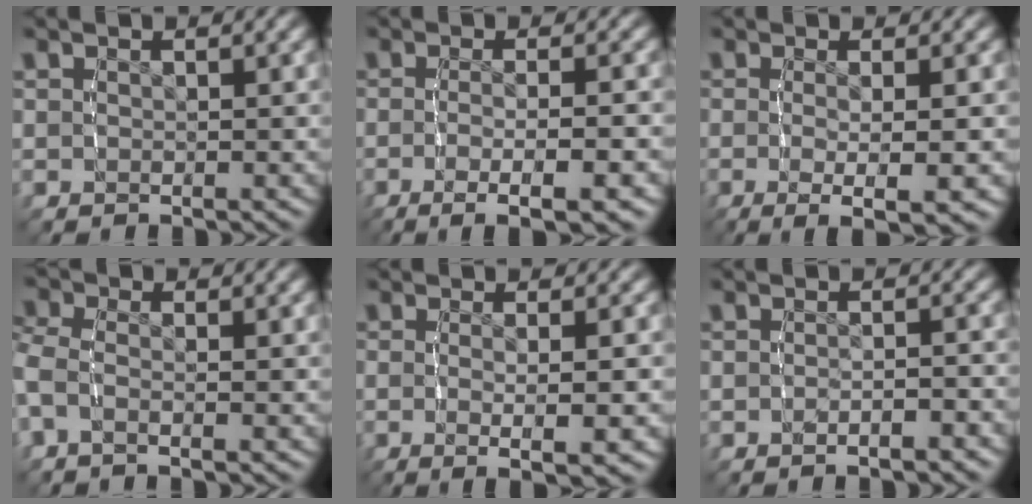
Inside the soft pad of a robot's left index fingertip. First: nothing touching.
{"total": 5.7, "force": [-3.5, 1.0, 4.4], "torque": [-0.080, -0.019, -0.042]}
{"total": 5.3, "force": [-2.5, 1.0, 4.6], "torque": [-0.080, -0.026, -0.025]}
{"total": 3.0, "force": [-0.7, 2.0, 2.2], "torque": [-0.068, -0.008, -0.013]}
{"total": 4.0, "force": [-1.4, 0.5, 3.7], "torque": [-0.062, -0.012, -0.016]}
{"total": 2.0, "force": [-1.9, -0.1, 0.8], "torque": [-0.013, 0.001, -0.032]}